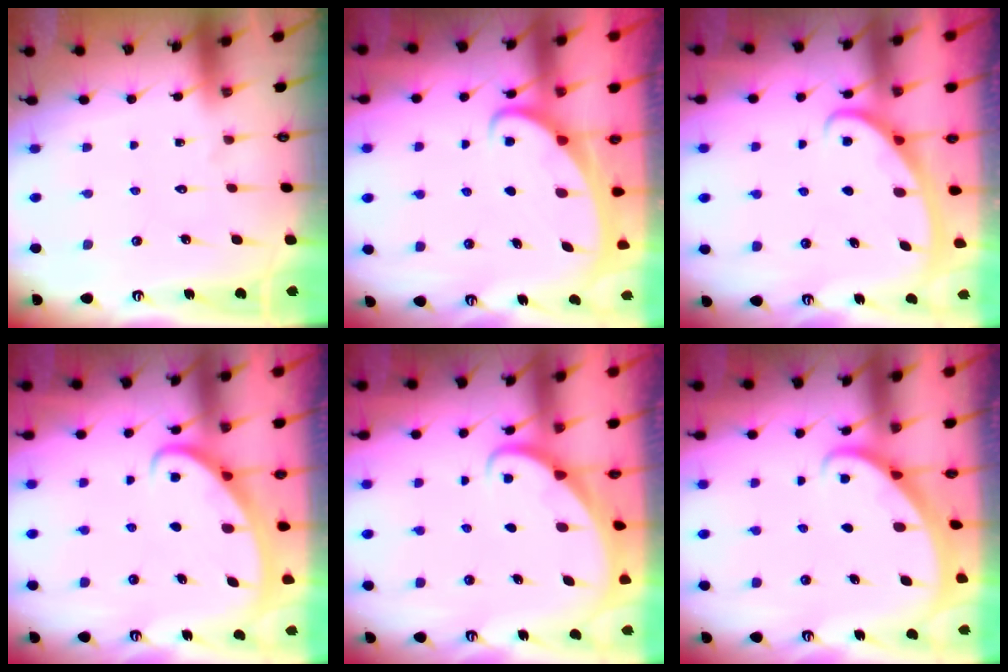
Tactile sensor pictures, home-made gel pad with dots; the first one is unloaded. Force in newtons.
{"total": 2.1, "press": 2.1, "slide": 0.3}
{"total": 2.8, "press": 2.8, "slide": 0.4}
{"total": 2.9, "press": 2.8, "slide": 0.3}
{"total": 2.1, "press": 2.1, "slide": 0.2}
{"total": 1.8, "press": 1.8, "slide": 0.1}